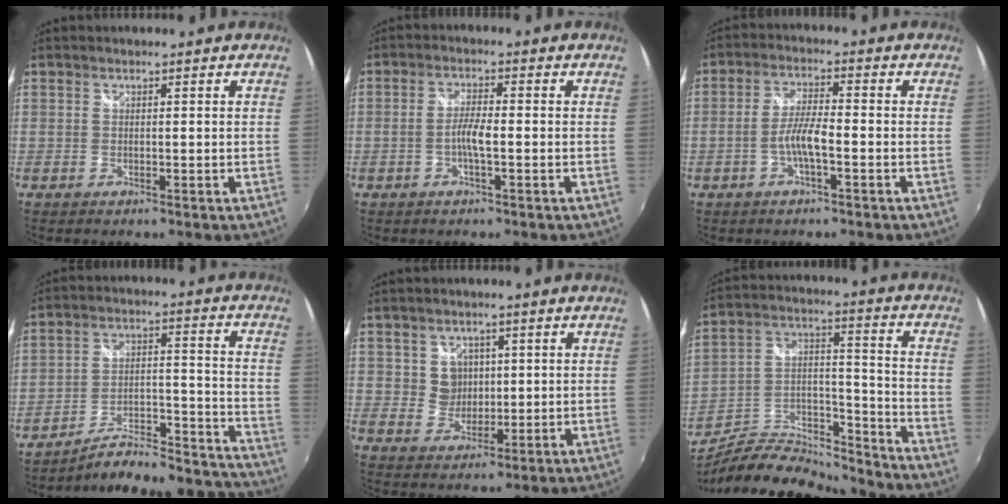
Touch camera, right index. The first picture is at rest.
{"total": 3.5, "force": [-1.1, 0.4, 3.3], "torque": [-0.069, 0.005, -0.021]}
{"total": 5.0, "force": [-2.0, 0.7, 4.5], "torque": [-0.094, 0.007, -0.038]}
{"total": 20.8, "force": [-20.0, 2.8, 4.7], "torque": [-0.058, 0.031, -0.260]}
{"total": 4.7, "force": [1.1, 4.4, 0.9], "torque": [-0.015, 0.007, 0.026]}
{"total": 15.5, "force": [-13.8, 3.0, 6.4], "torque": [-0.120, 0.010, -0.228]}